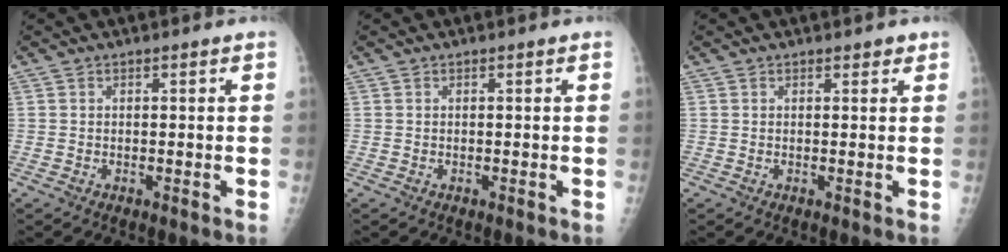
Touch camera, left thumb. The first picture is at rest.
{"total": 0.0}
{"total": 1.1, "force": [0.8, 0.6, 0.5], "torque": [0.002, -0.004, 0.007]}